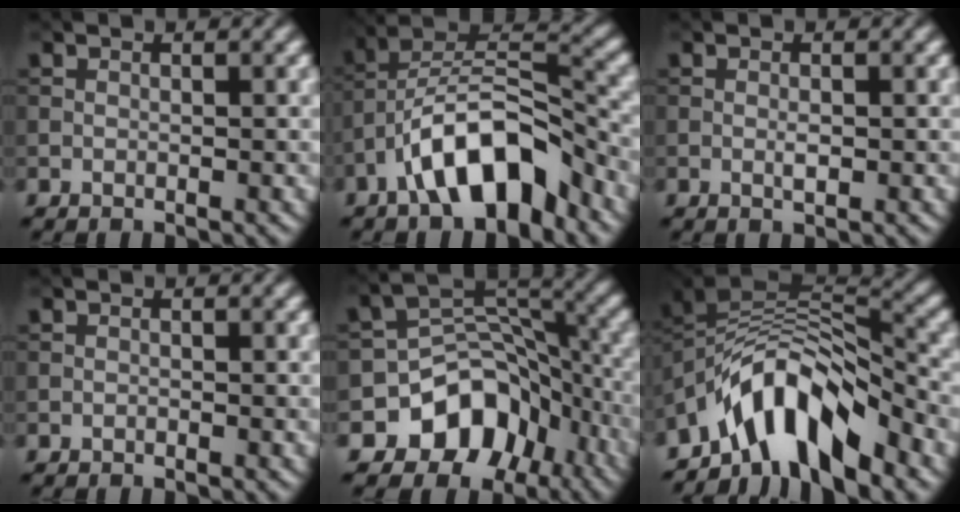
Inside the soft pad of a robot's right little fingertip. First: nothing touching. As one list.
[{"total": 9.0, "force": [-5.0, 3.6, 6.5], "torque": [-0.104, 0.021, -0.092]}, {"total": 0.9, "force": [-0.1, 0.3, 0.8], "torque": [-0.018, -0.002, -0.002]}, {"total": 0.0}, {"total": 8.9, "force": [-4.7, 6.6, 3.7], "torque": [-0.042, 0.000, -0.086]}, {"total": 9.4, "force": [-5.9, 3.7, 6.3], "torque": [-0.089, 0.010, -0.115]}]